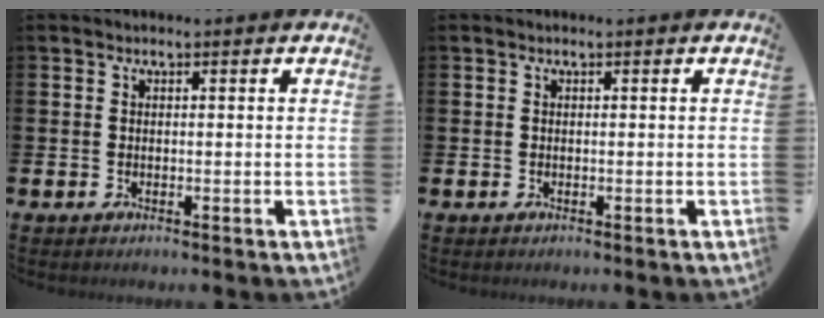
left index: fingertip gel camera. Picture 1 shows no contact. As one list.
[{"total": 0.0}]